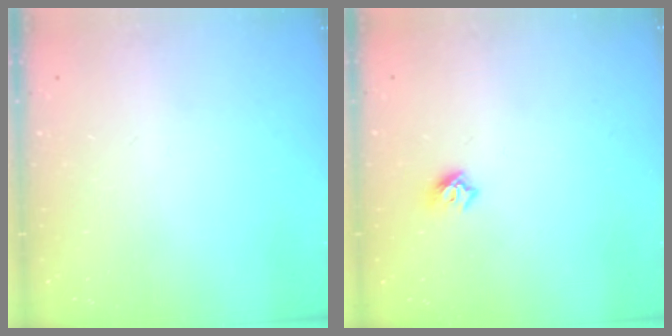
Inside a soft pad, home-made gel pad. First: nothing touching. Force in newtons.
{"total": 5.4, "press": 5.3, "slide": 1.0}